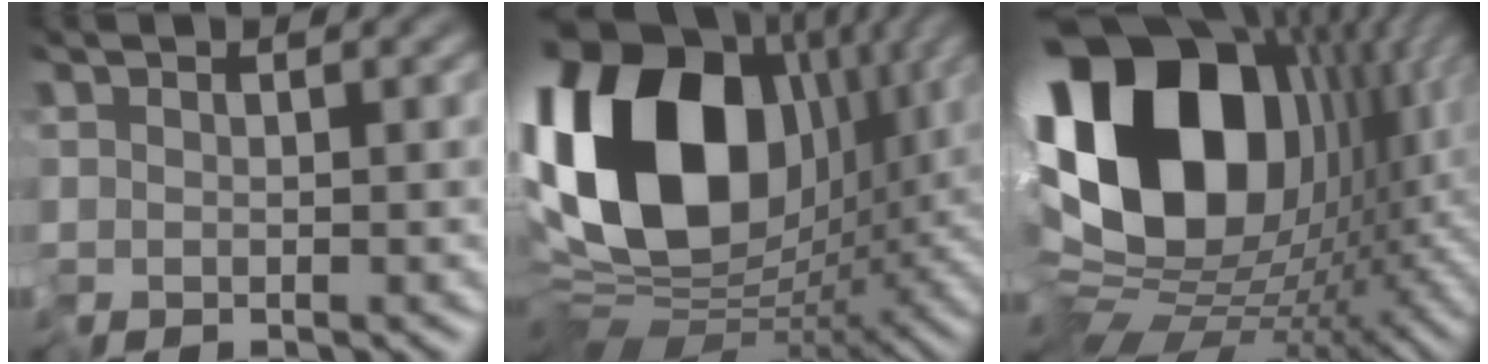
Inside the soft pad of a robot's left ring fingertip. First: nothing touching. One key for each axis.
{"total": 18.7, "fx": 2.9, "fy": 12.2, "fz": 13.9, "tx": -0.292, "ty": 0.016, "tz": 0.047}
{"total": 19.9, "fx": 2.3, "fy": 13.2, "fz": 14.7, "tx": -0.283, "ty": -0.002, "tz": 0.047}